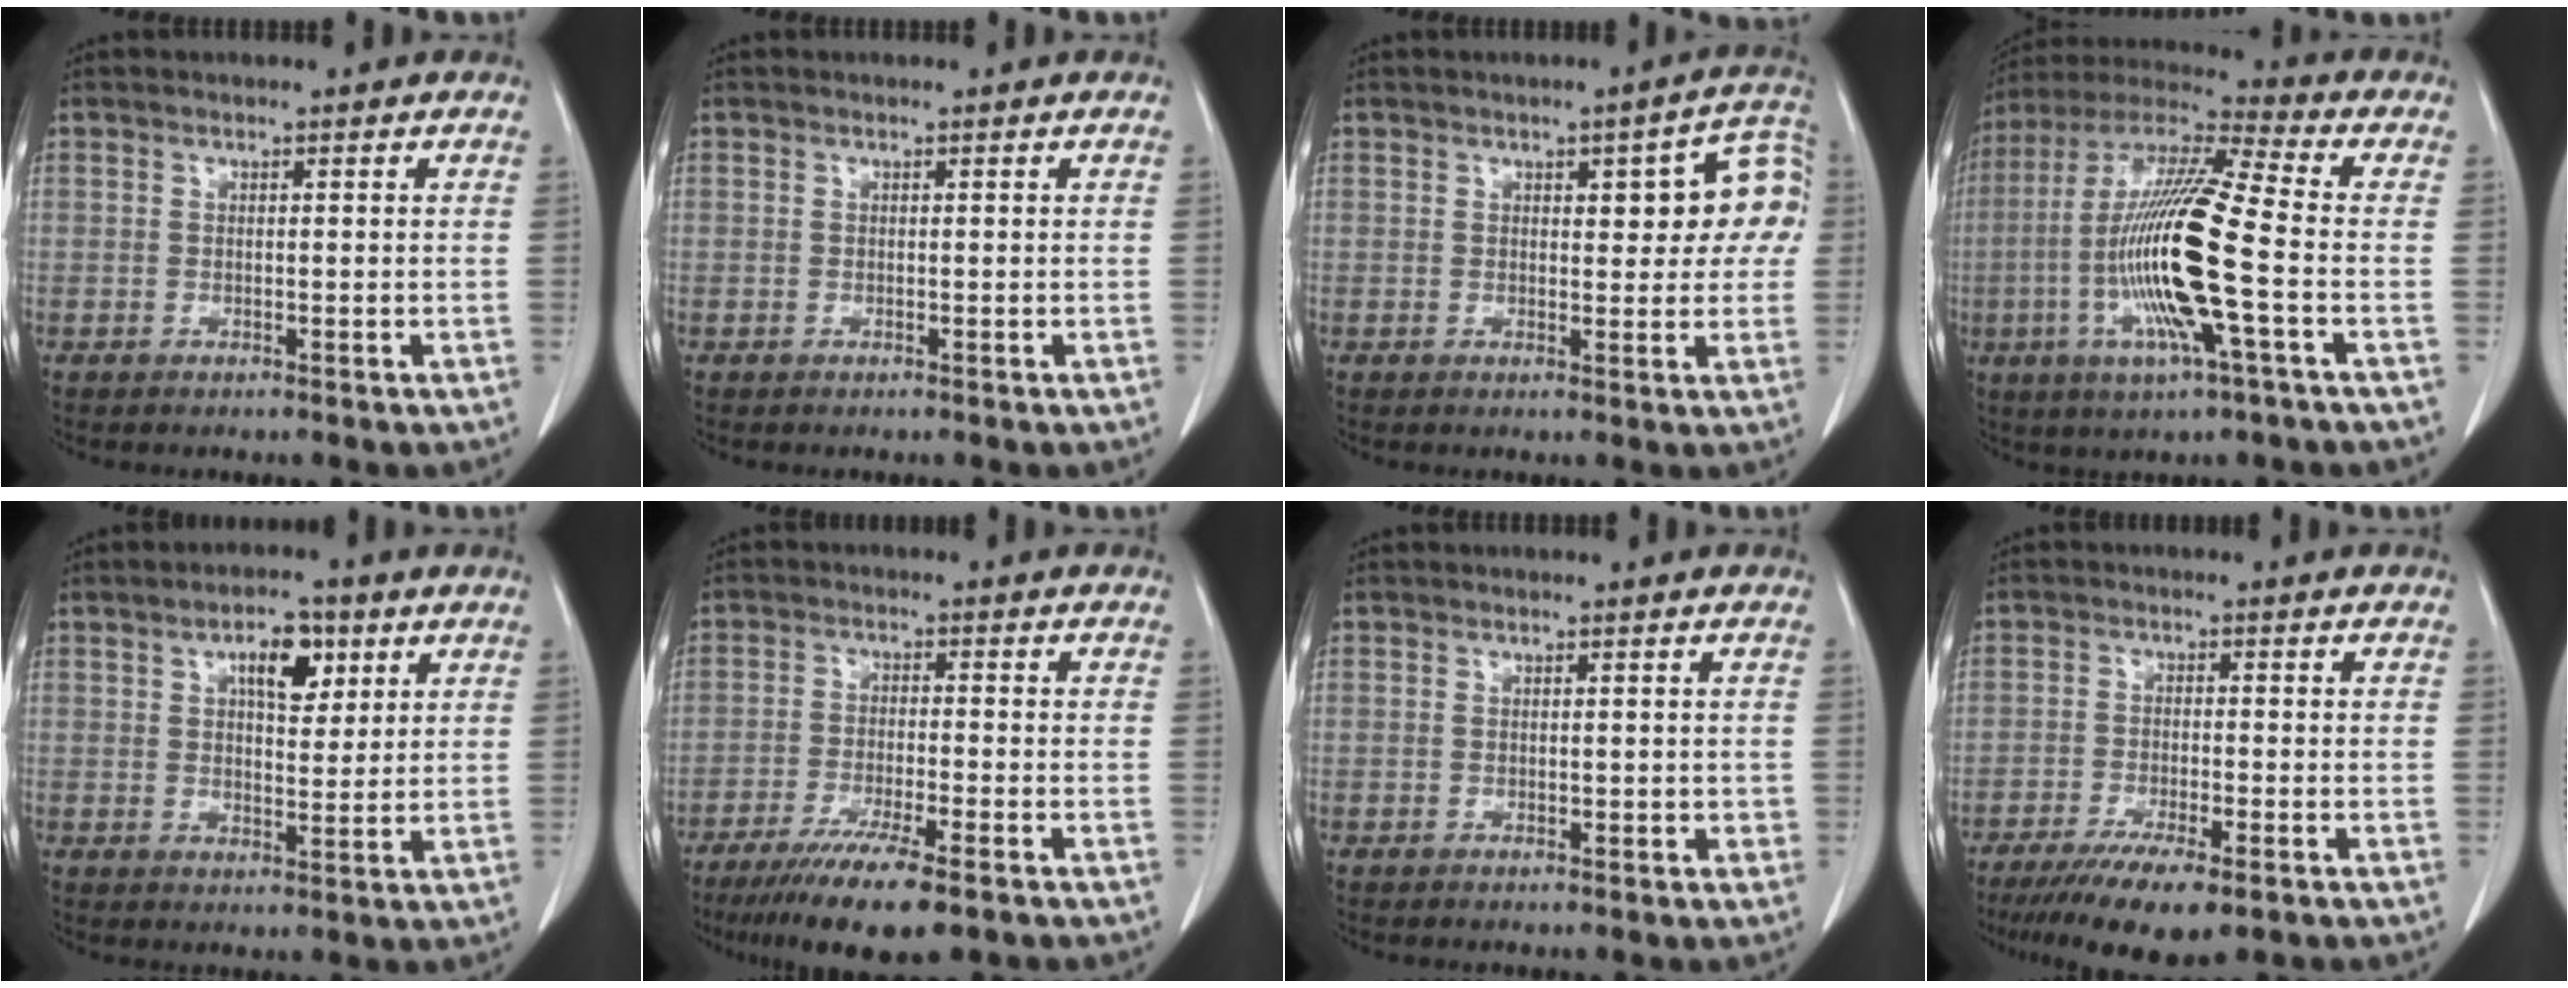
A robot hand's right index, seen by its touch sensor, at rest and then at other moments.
{"total": 0.0}
{"total": 8.3, "force": [1.9, 3.0, 7.5], "torque": [-0.079, 0.027, 0.019]}
{"total": 18.1, "force": [-3.7, 1.0, 17.7], "torque": [-0.363, -0.009, -0.078]}
{"total": 6.3, "force": [2.8, 2.8, 4.9], "torque": [-0.079, 0.008, 0.044]}
{"total": 10.7, "force": [-7.6, 0.9, 7.5], "torque": [-0.121, -0.025, -0.119]}
{"total": 1.1, "force": [-0.2, 0.8, 0.7], "torque": [-0.007, 0.008, 0.000]}
{"total": 9.4, "force": [-6.5, 2.0, 6.5], "torque": [-0.104, -0.019, -0.102]}